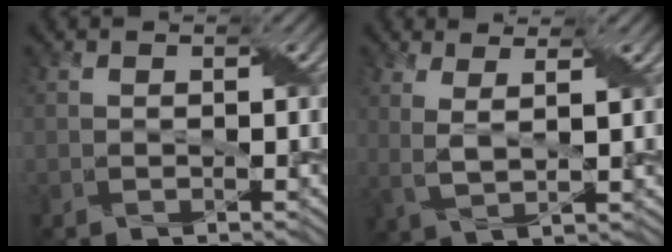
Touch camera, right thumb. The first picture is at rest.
{"total": 3.7, "force": [1.8, 0.7, 3.2], "torque": [-0.071, 0.000, 0.041]}